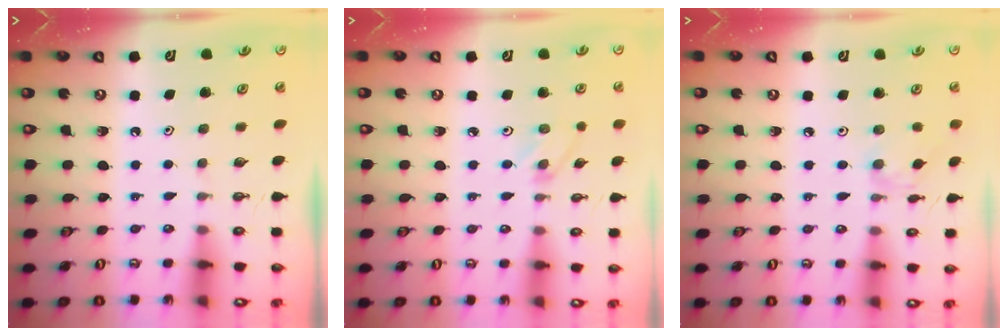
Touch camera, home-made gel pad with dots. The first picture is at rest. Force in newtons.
{"total": 3.1, "press": 3.1, "slide": 0.3}
{"total": 2.7, "press": 2.6, "slide": 0.3}